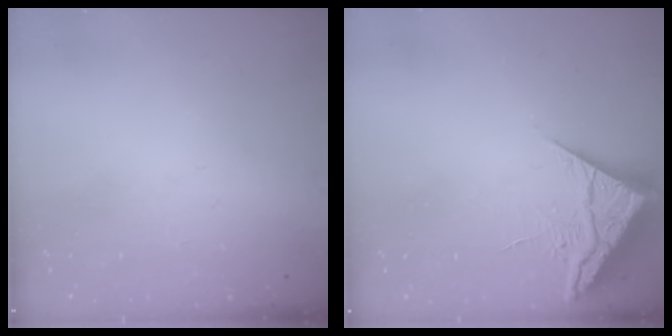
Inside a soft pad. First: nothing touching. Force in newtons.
{"total": 7.1, "press": 7.1, "slide": 0.4}